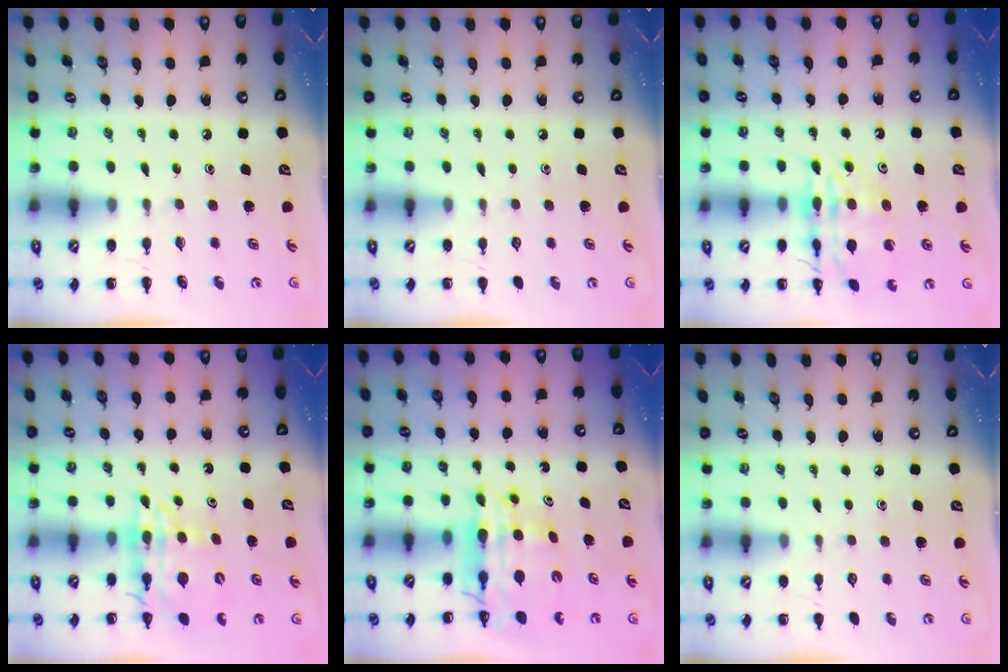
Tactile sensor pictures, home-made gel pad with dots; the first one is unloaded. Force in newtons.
{"total": 0.0}
{"total": 15.6, "press": 15.5, "slide": 1.3}
{"total": 12.4, "press": 11.8, "slide": 3.7}
{"total": 12.6, "press": 12.1, "slide": 3.5}
{"total": 0.0}